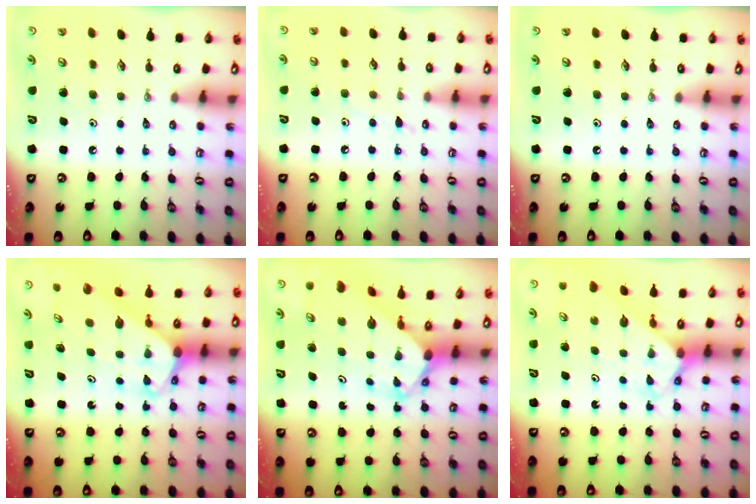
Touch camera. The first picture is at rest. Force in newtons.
{"total": 5.7, "press": 5.6, "slide": 0.6}
{"total": 0.0}
{"total": 2.5, "press": 2.5, "slide": 0.1}
{"total": 3.0, "press": 2.9, "slide": 0.4}
{"total": 2.7, "press": 2.7, "slide": 0.2}